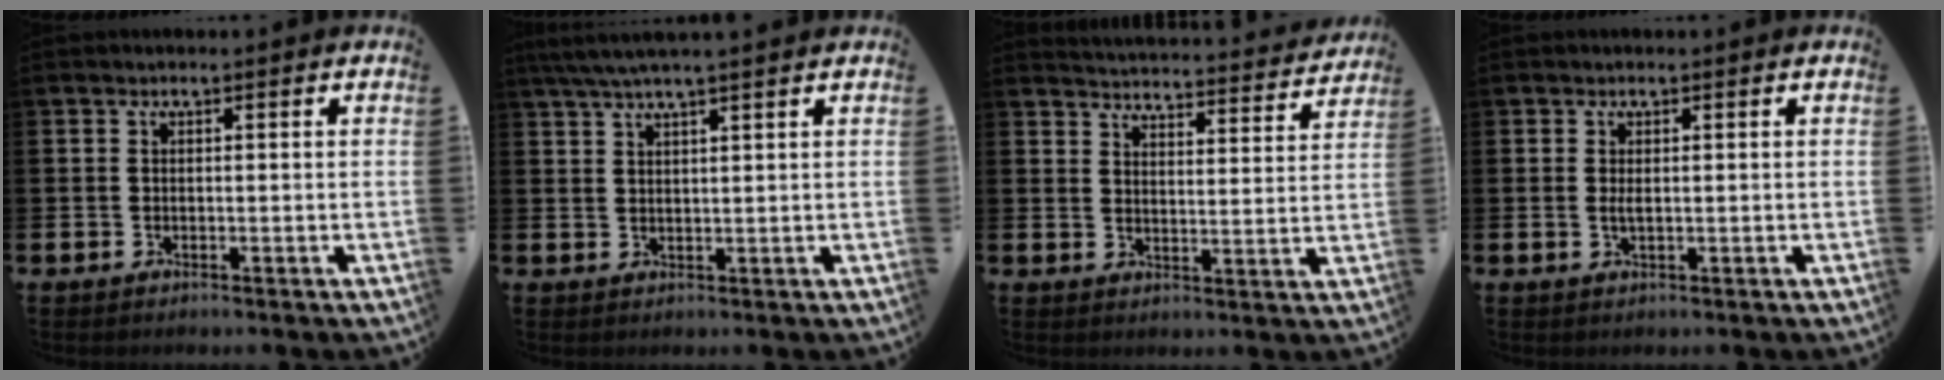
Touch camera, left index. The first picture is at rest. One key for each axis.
{"total": 4.0, "fx": 3.3, "fy": 0.0, "fz": 2.2, "tx": -0.053, "ty": -0.002, "tz": 0.062}
{"total": 4.4, "fx": 4.4, "fy": 0.3, "fz": 0.2, "tx": -0.018, "ty": -0.042, "tz": 0.073}
{"total": 1.1, "fx": 0.2, "fy": 0.3, "fz": 1.0, "tx": -0.015, "ty": 0.000, "tz": 0.002}